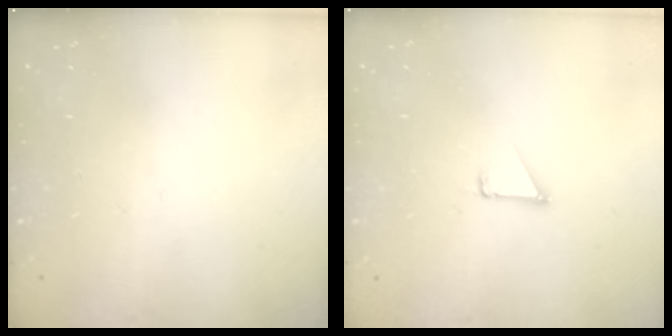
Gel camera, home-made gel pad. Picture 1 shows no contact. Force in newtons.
{"total": 1.5, "press": 1.5, "slide": 0.1}